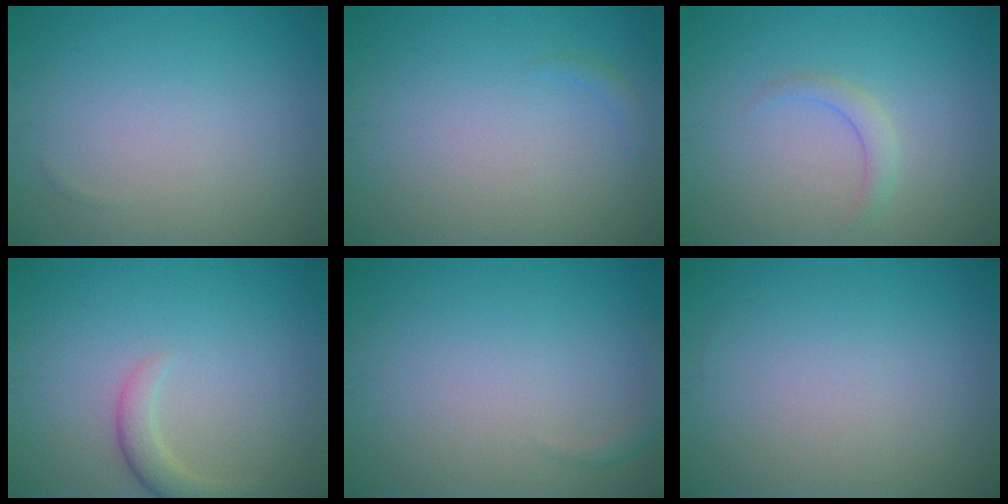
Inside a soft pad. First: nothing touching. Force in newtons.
{"total": 0.5, "press": 0.5, "slide": 0.1}
{"total": 1.4, "press": 1.4, "slide": 0.0}
{"total": 2.3, "press": 2.3, "slide": 0.2}
{"total": 0.9, "press": 0.9, "slide": 0.1}
{"total": 0.0}